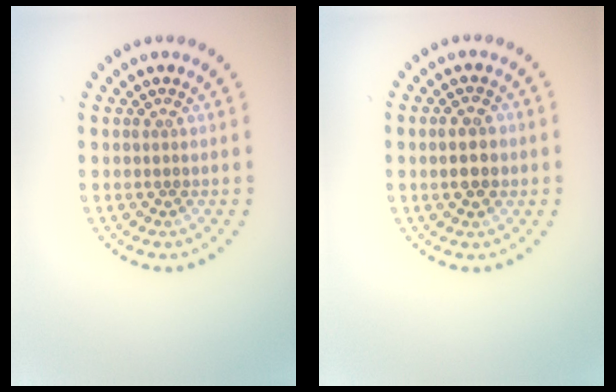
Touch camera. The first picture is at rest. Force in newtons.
{"total": 2.6, "press": 2.6, "slide": 0.1}